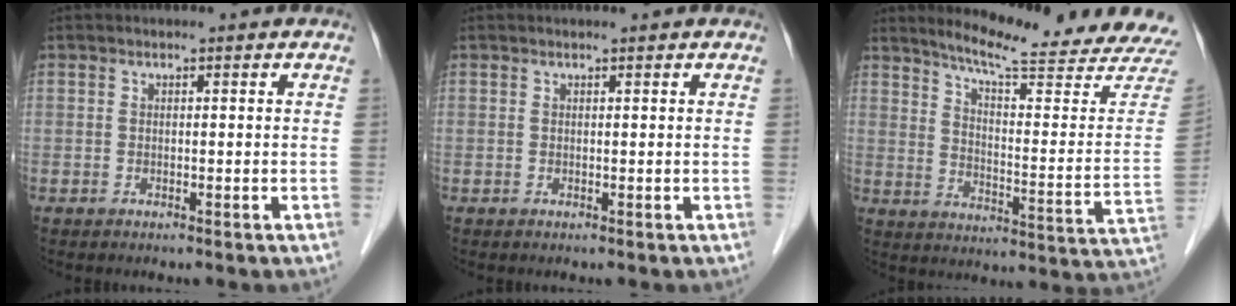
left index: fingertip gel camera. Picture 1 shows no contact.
{"total": 0.8, "force": [0.7, -0.1, 0.3], "torque": [-0.006, 0.006, 0.014]}
{"total": 20.9, "force": [19.5, -0.6, 7.4], "torque": [-0.116, -0.104, 0.248]}